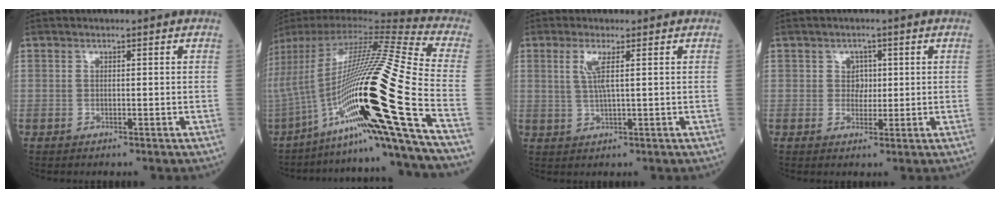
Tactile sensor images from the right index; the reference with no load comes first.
{"total": 29.1, "force": [-10.6, -1.4, 27.0], "torque": [-0.473, -0.026, -0.196]}
{"total": 3.5, "force": [1.1, 0.1, 3.3], "torque": [-0.073, -0.002, 0.022]}
{"total": 2.3, "force": [0.5, 2.1, 1.0], "torque": [-0.006, 0.001, 0.005]}